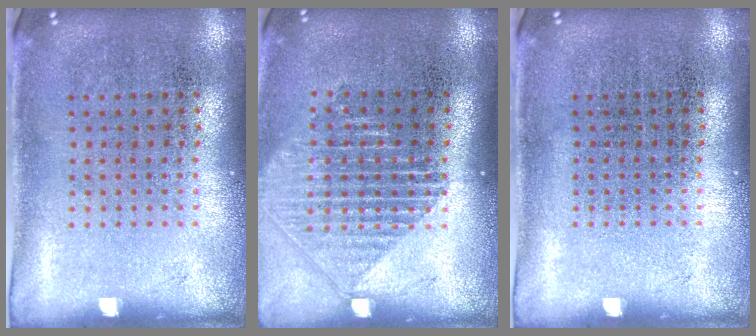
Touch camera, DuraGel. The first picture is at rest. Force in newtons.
{"total": 1.4, "press": 1.2, "slide": 0.7}
{"total": 0.0}